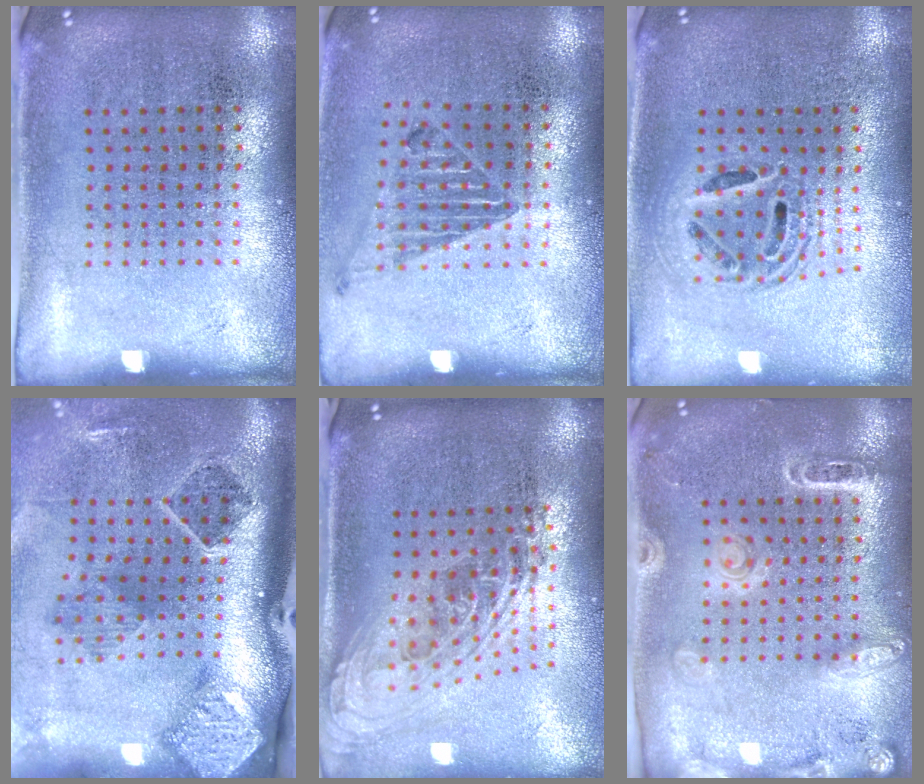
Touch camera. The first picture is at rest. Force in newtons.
{"total": 1.0, "press": 1.0, "slide": 0.1}
{"total": 1.6, "press": 1.3, "slide": 0.9}
{"total": 2.9, "press": 1.9, "slide": 2.2}
{"total": 2.2, "press": 1.6, "slide": 1.4}
{"total": 1.8, "press": 1.7, "slide": 0.6}